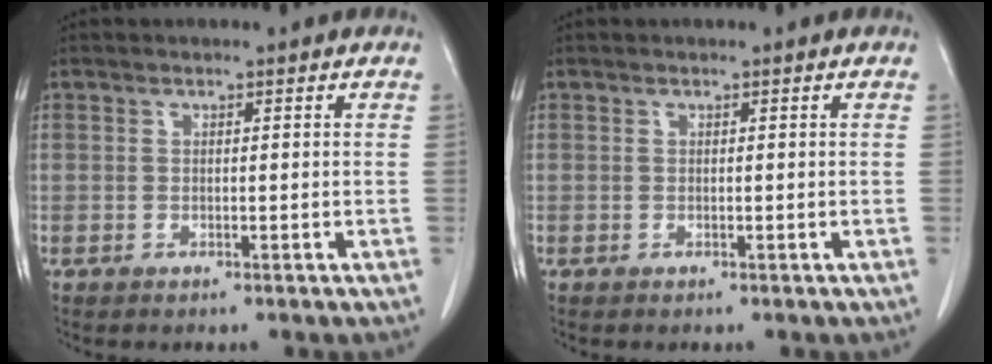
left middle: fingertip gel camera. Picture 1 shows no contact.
{"total": 0.0}